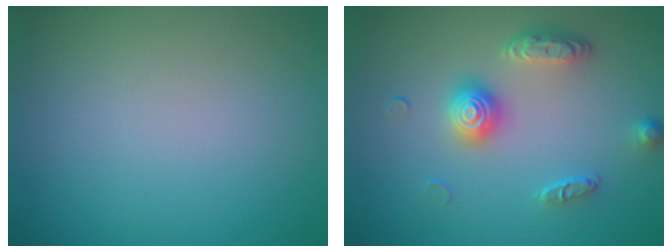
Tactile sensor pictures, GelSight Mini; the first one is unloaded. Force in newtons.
{"total": 3.3, "press": 2.9, "slide": 1.6}